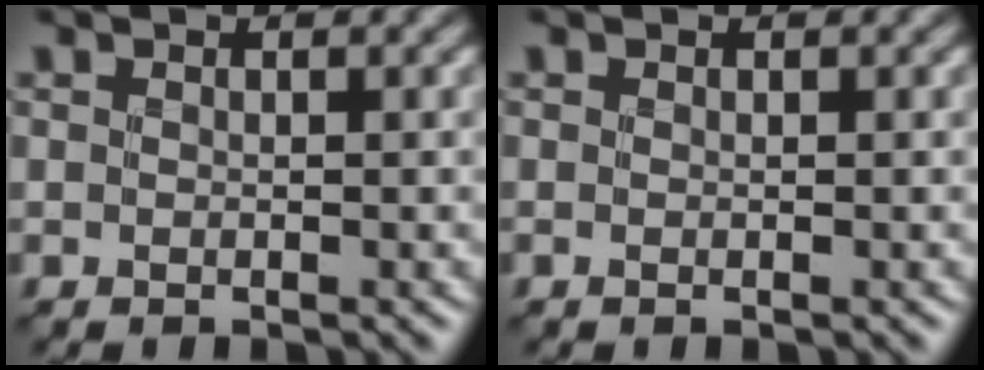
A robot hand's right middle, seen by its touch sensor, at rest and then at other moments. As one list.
[{"total": 0.0}]